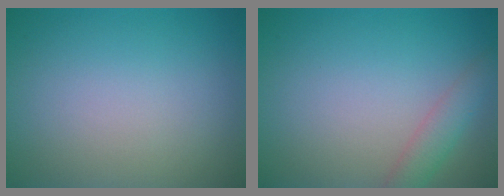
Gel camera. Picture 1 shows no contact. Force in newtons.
{"total": 2.3, "press": 2.3, "slide": 0.1}